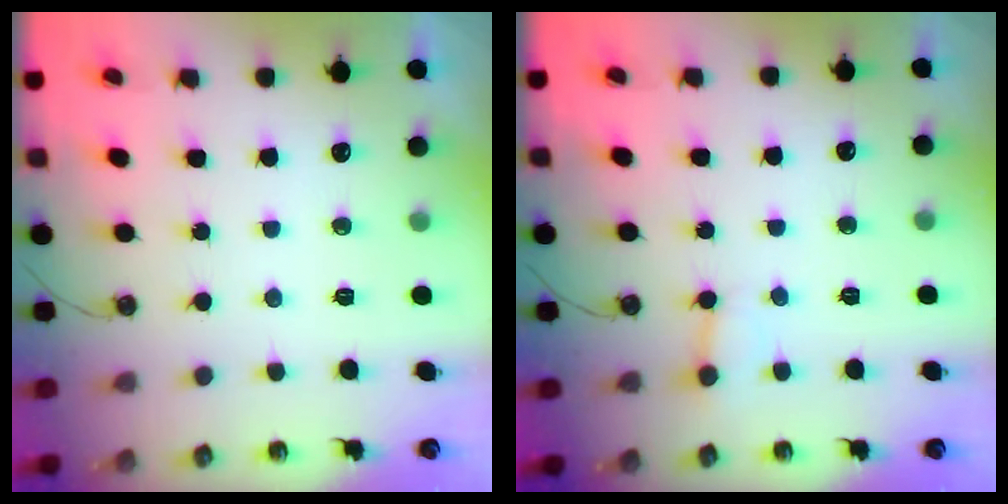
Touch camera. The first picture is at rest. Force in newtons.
{"total": 2.8, "press": 2.8, "slide": 0.3}